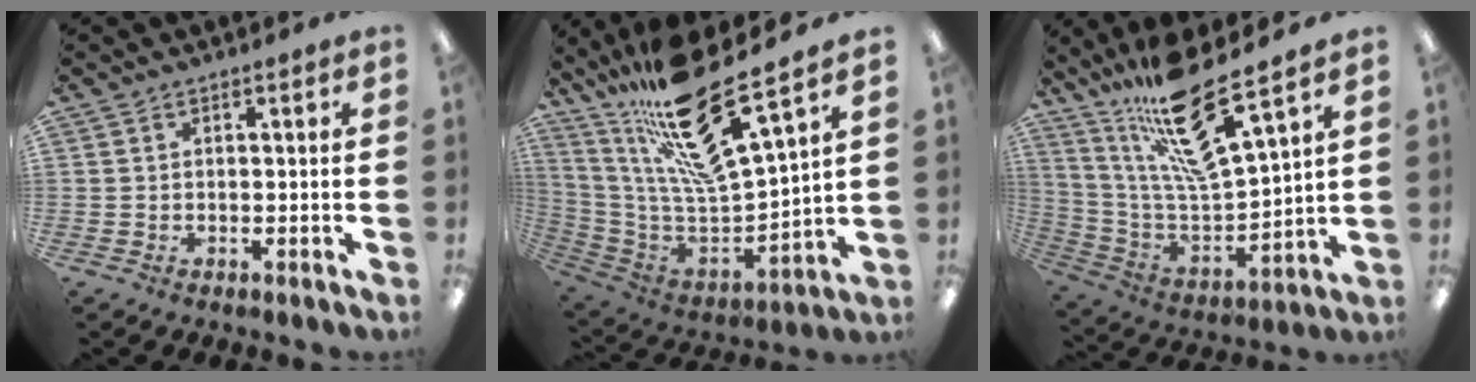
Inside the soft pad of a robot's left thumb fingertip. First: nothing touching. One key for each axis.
{"total": 24.9, "fx": 18.0, "fy": 4.6, "fz": 16.6, "tx": -0.300, "ty": -0.122, "tz": 0.296}
{"total": 21.3, "fx": 16.1, "fy": 3.7, "fz": 13.4, "tx": -0.246, "ty": -0.104, "tz": 0.267}